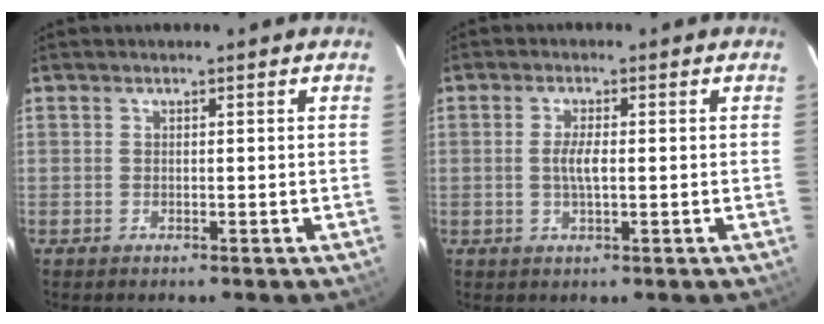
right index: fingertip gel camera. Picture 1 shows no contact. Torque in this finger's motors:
{"motor_torque": [0.80, -0.06, 0.42, 0.10]}